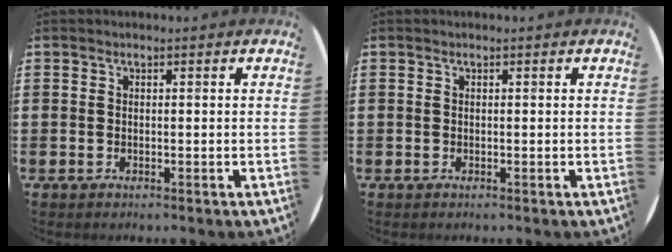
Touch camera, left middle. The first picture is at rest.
{"total": 0.0}